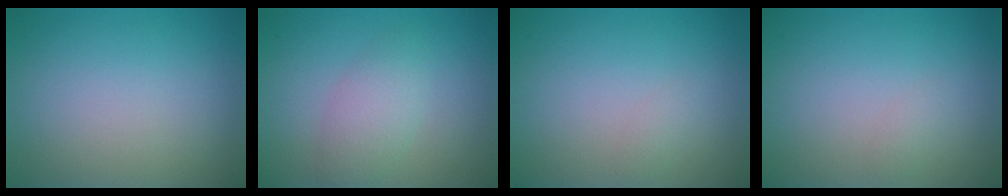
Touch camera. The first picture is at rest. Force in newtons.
{"total": 2.7, "press": 2.7, "slide": 0.1}
{"total": 0.6, "press": 0.6, "slide": 0.0}
{"total": 0.6, "press": 0.6, "slide": 0.0}